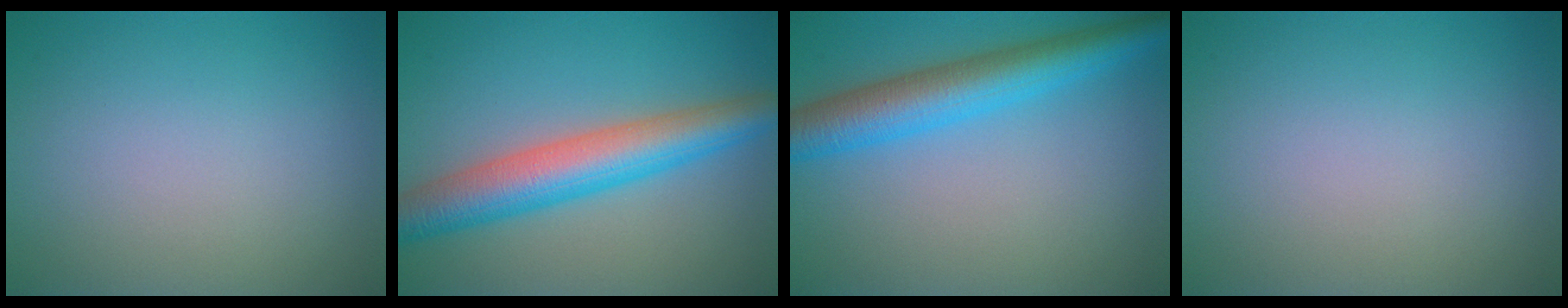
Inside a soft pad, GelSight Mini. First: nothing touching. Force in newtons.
{"total": 7.0, "press": 7.0, "slide": 0.1}
{"total": 6.2, "press": 6.2, "slide": 0.1}
{"total": 0.0}